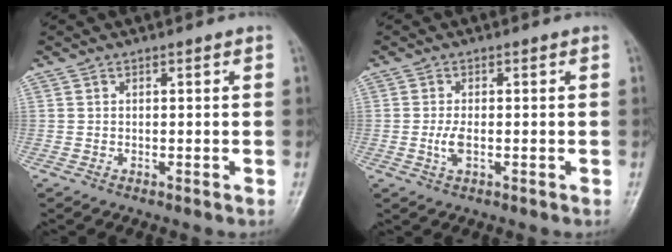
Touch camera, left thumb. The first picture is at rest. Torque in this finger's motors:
{"motor_torque": [-0.02, 0.07, -0.02, -0.04, 0.03]}